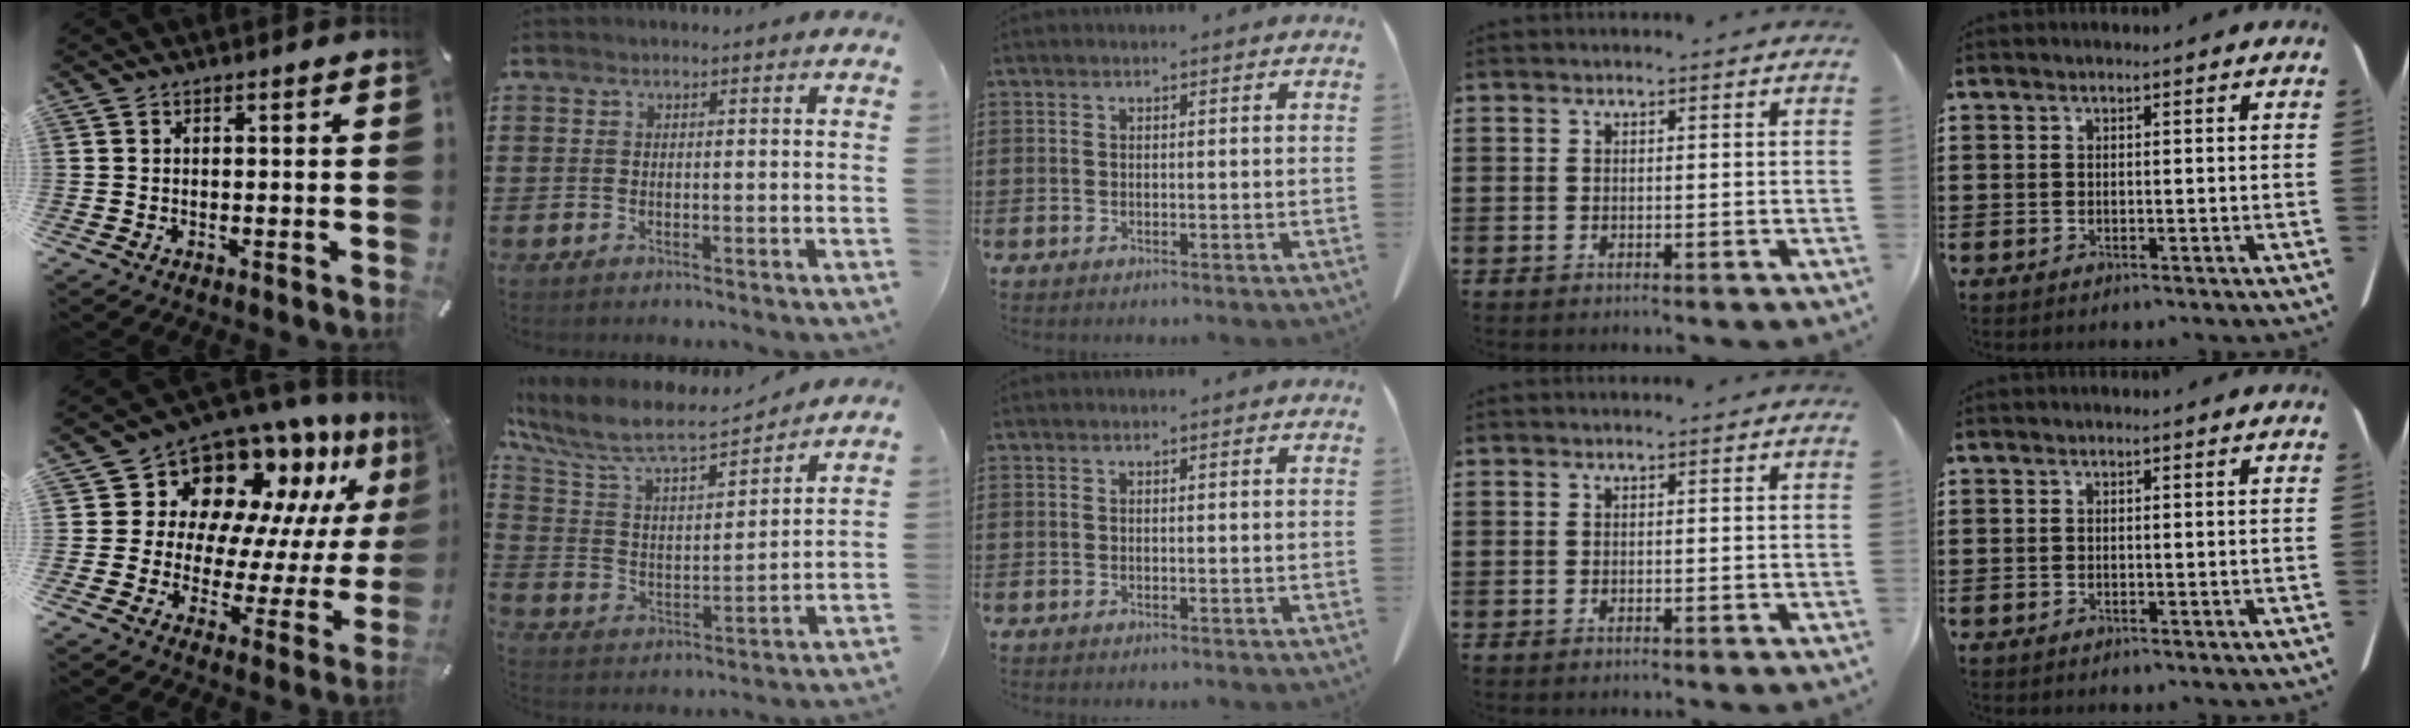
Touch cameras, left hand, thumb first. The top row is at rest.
{"thumb": {"total": 13.2, "force": [10.5, 7.3, 3.3], "torque": [-0.056, -0.115, 0.178]}, "index": {"total": 8.5, "force": [7.1, 1.9, 4.3], "torque": [-0.115, -0.043, 0.116]}}